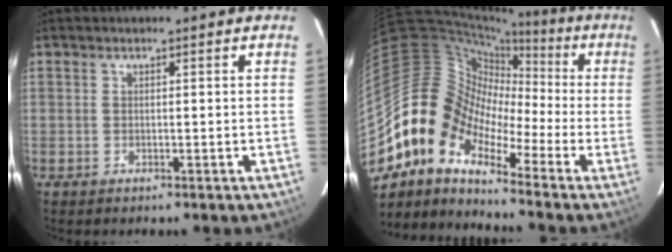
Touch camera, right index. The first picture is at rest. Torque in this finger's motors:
{"motor_torque": [1.11, -1.04, 0.15, -0.01]}